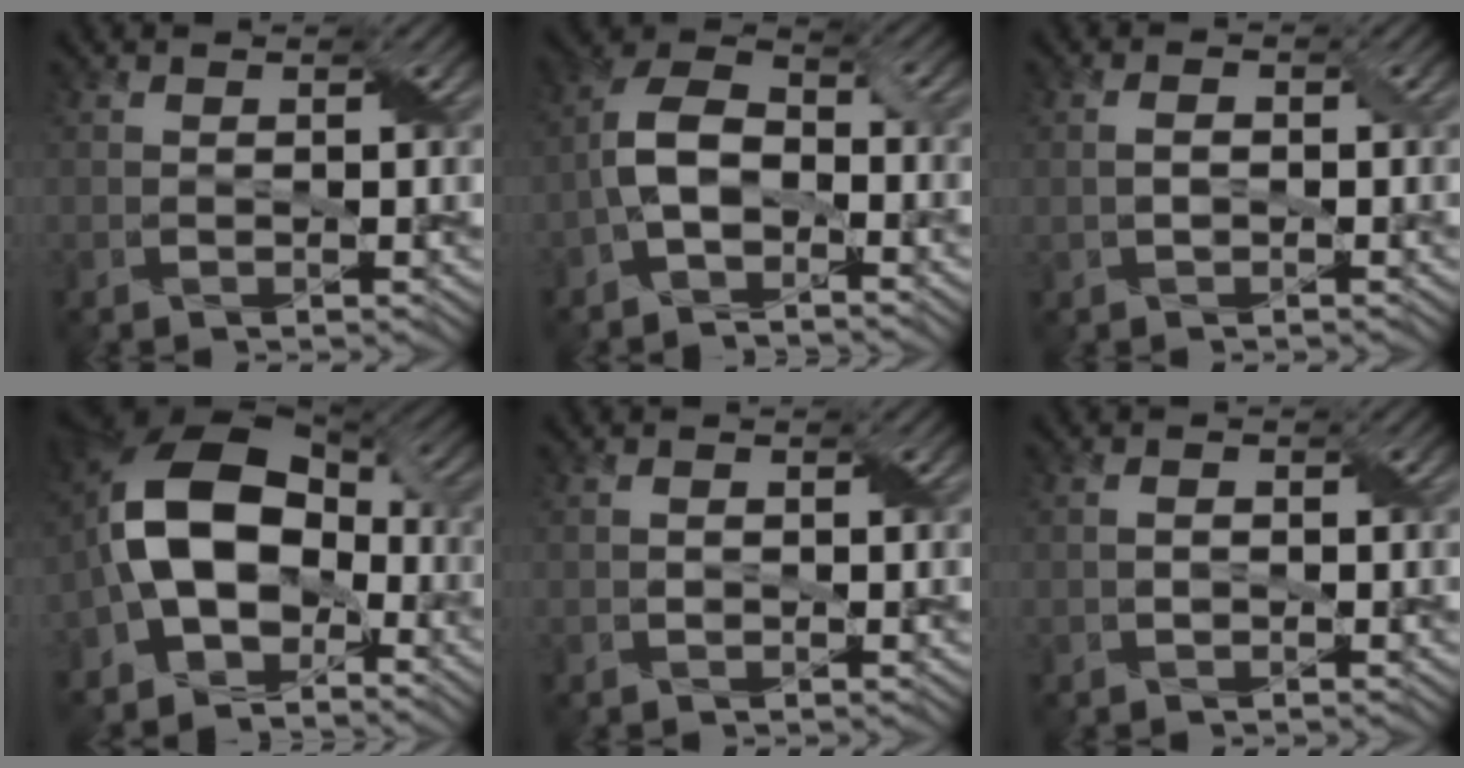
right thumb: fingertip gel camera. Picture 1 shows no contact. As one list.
[{"total": 6.9, "force": [-2.7, 3.9, 5.1], "torque": [-0.108, 0.016, -0.064]}, {"total": 2.1, "force": [-0.3, 1.3, 1.6], "torque": [-0.030, 0.006, -0.005]}, {"total": 14.7, "force": [-4.0, 10.0, 10.0], "torque": [-0.193, -0.002, -0.087]}, {"total": 0.9, "force": [-0.2, 0.7, 0.6], "torque": [-0.010, 0.000, -0.002]}, {"total": 1.2, "force": [-0.3, 0.9, 0.8], "torque": [-0.015, 0.004, -0.003]}]